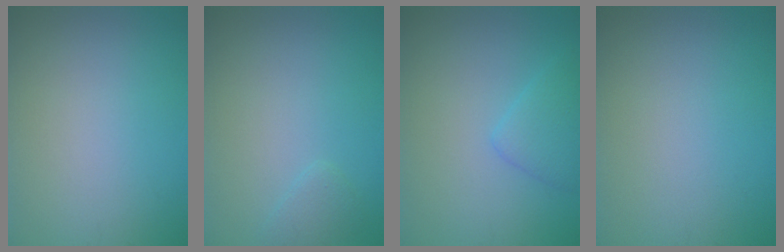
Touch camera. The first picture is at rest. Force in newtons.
{"total": 1.0, "press": 1.0, "slide": 0.1}
{"total": 2.2, "press": 2.2, "slide": 0.1}
{"total": 0.0}